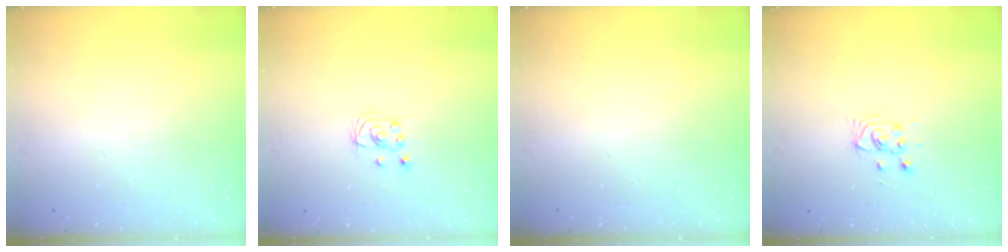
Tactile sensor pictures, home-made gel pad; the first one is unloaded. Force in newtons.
{"total": 2.3, "press": 2.2, "slide": 0.3}
{"total": 0.0}
{"total": 3.0, "press": 3.0, "slide": 0.2}